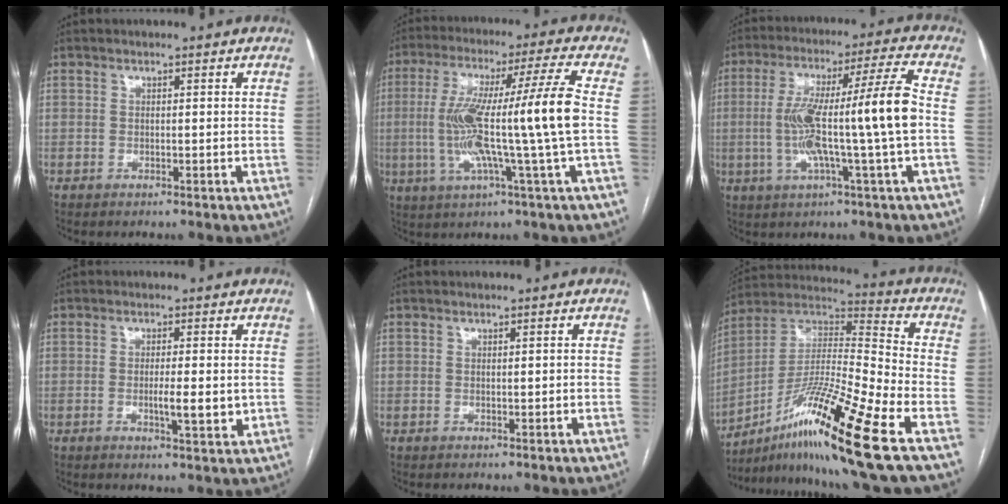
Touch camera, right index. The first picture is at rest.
{"total": 15.7, "force": [-1.3, -1.8, 15.5], "torque": [-0.289, 0.009, -0.028]}
{"total": 14.4, "force": [-1.4, -1.1, 14.3], "torque": [-0.261, 0.017, -0.028]}
{"total": 4.4, "force": [-0.5, 0.8, 4.3], "torque": [-0.073, -0.005, -0.006]}
{"total": 0.5, "force": [0.0, 0.1, 0.5], "torque": [-0.008, 0.001, 0.002]}
{"total": 21.3, "force": [-11.5, -0.5, 17.9], "torque": [-0.322, -0.011, -0.204]}